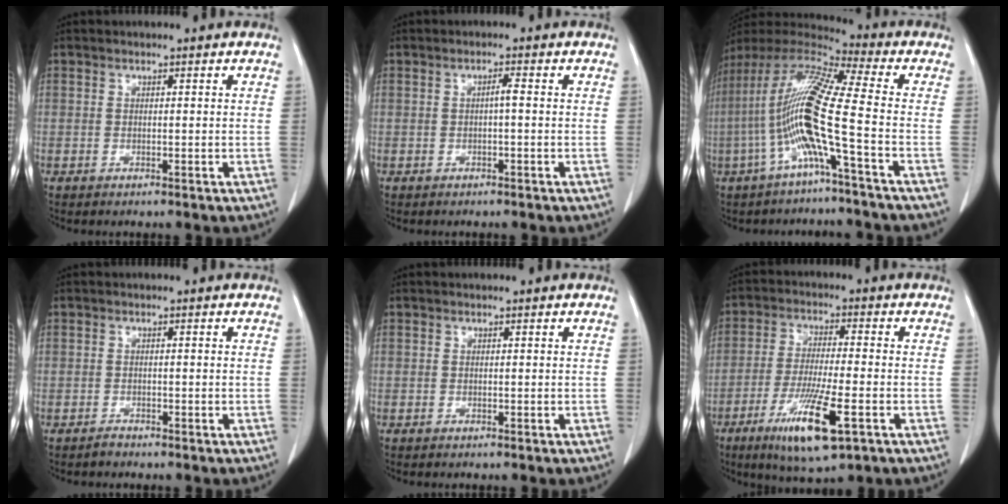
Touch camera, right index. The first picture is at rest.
{"total": 1.3, "force": [-0.1, 0.1, 1.3], "torque": [-0.022, 0.003, -0.002]}
{"total": 14.7, "force": [-3.7, -0.7, 14.2], "torque": [-0.287, 0.009, -0.085]}
{"total": 0.8, "force": [-0.7, 0.3, 0.0], "torque": [0.003, 0.000, -0.016]}
{"total": 0.0}
{"total": 11.9, "force": [-5.5, 1.5, 10.4], "torque": [-0.198, -0.029, -0.092]}